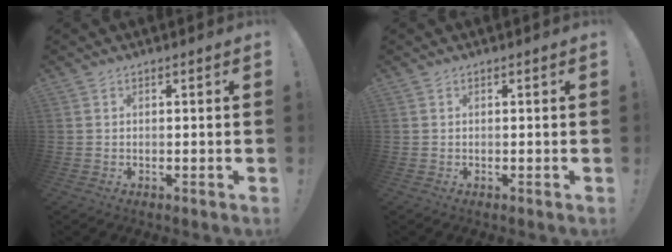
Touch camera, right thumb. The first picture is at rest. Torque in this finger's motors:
{"motor_torque": [-0.01, -0.01, 0.00, 0.00, 0.00]}